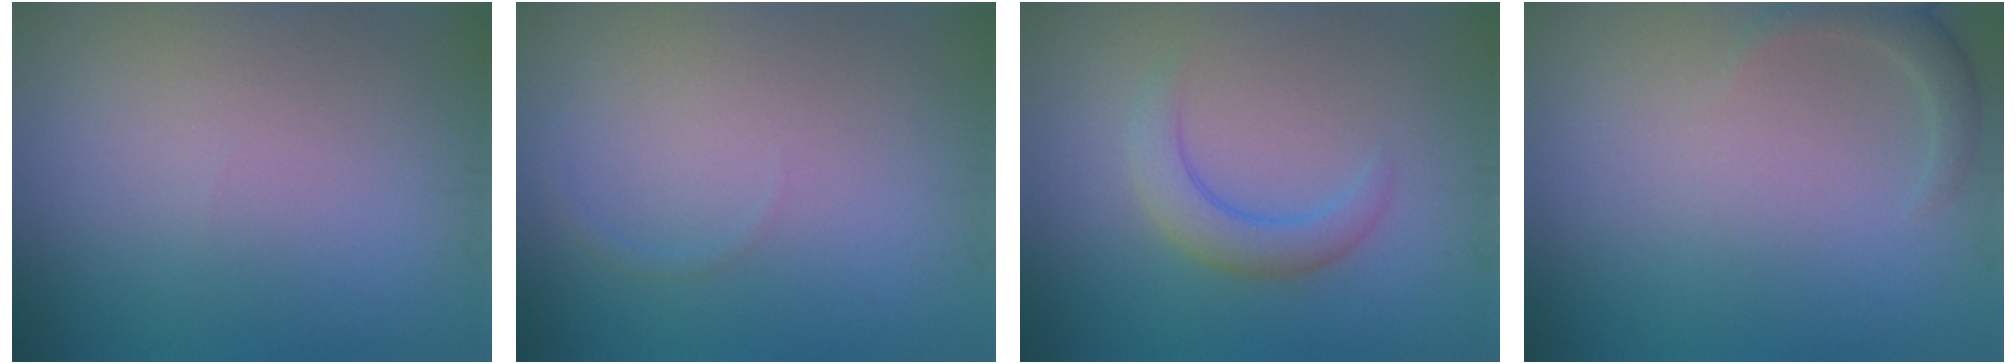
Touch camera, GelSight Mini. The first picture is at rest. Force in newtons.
{"total": 0.5, "press": 0.5, "slide": 0.1}
{"total": 2.8, "press": 2.8, "slide": 0.2}
{"total": 1.8, "press": 1.8, "slide": 0.3}